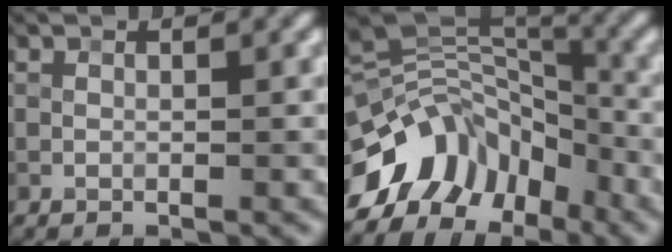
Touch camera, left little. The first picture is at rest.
{"total": 11.5, "force": [-6.2, 7.5, 6.1], "torque": [-0.116, 0.006, -0.113]}